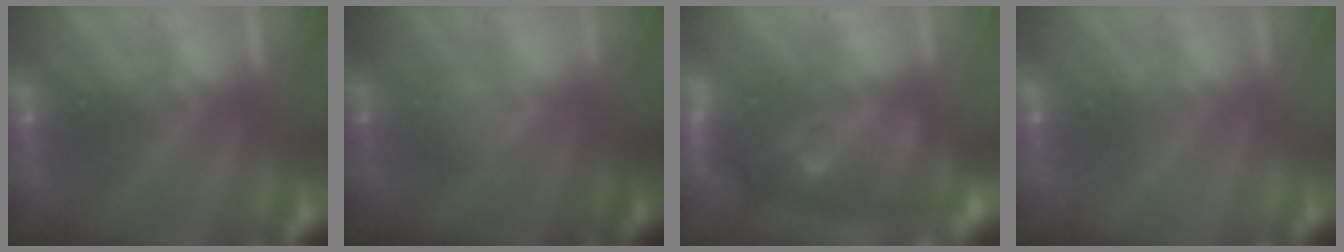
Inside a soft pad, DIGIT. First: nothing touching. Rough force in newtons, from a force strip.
{"total": 1.9}
{"total": 7.6}
{"total": 1.7}